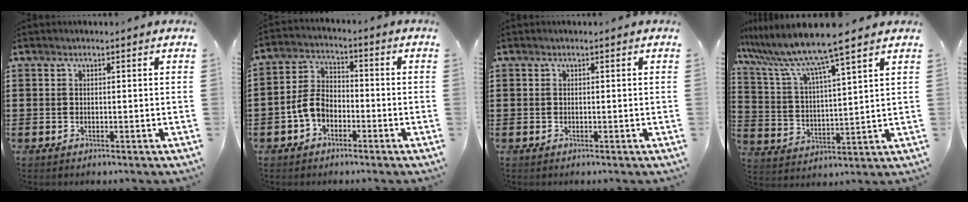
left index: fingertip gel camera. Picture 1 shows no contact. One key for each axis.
{"total": 5.4, "fx": -2.5, "fy": 3.5, "fz": 3.2, "tx": -0.087, "ty": 0.007, "tz": -0.056}
{"total": 0.0}
{"total": 9.1, "fx": 7.8, "fy": -0.7, "fz": 4.7, "tx": -0.124, "ty": -0.047, "tz": 0.126}